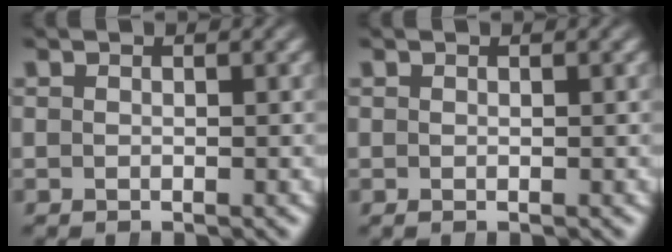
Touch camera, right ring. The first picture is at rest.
{"total": 0.0}